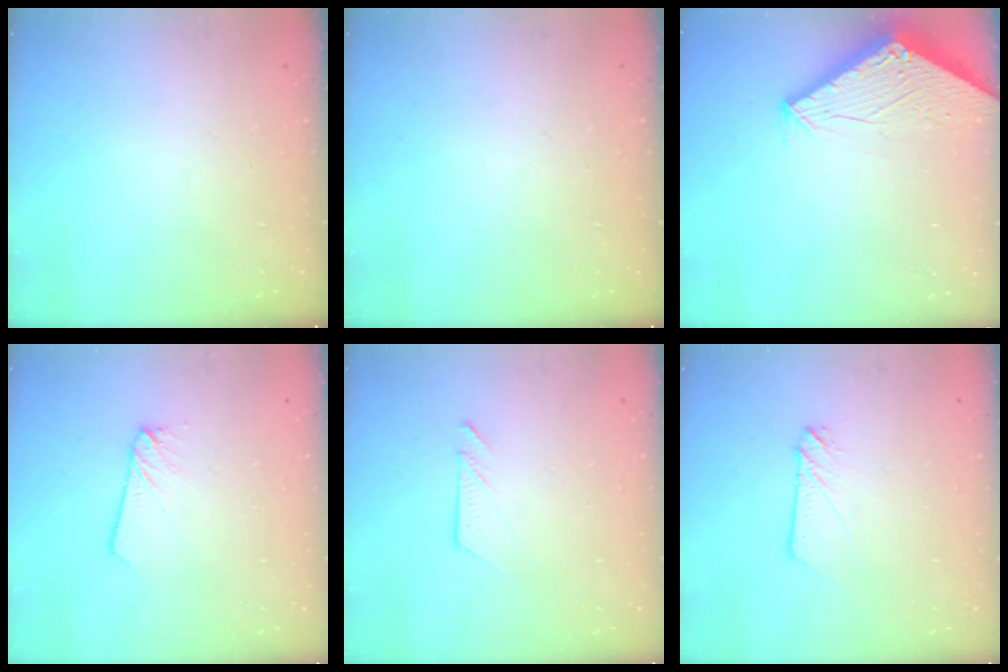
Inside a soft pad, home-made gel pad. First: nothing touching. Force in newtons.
{"total": 0.0}
{"total": 2.9, "press": 2.9, "slide": 0.2}
{"total": 1.5, "press": 1.4, "slide": 0.1}
{"total": 4.7, "press": 4.6, "slide": 0.8}
{"total": 2.9, "press": 2.9, "slide": 0.4}